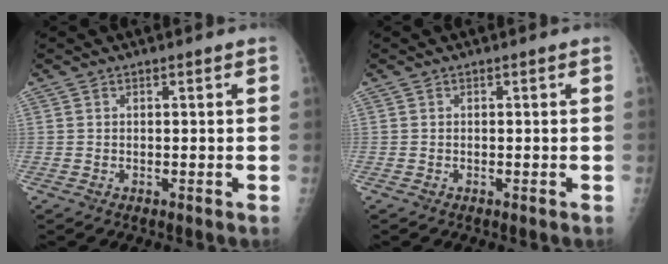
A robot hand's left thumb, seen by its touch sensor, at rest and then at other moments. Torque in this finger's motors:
{"motor_torque": [0.00, 0.00, 0.00, 0.00, 0.00]}